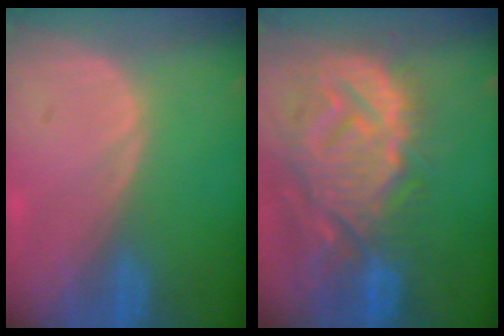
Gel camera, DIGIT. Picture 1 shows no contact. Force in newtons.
{"total": 14.3, "press": 12.3, "slide": 7.3}